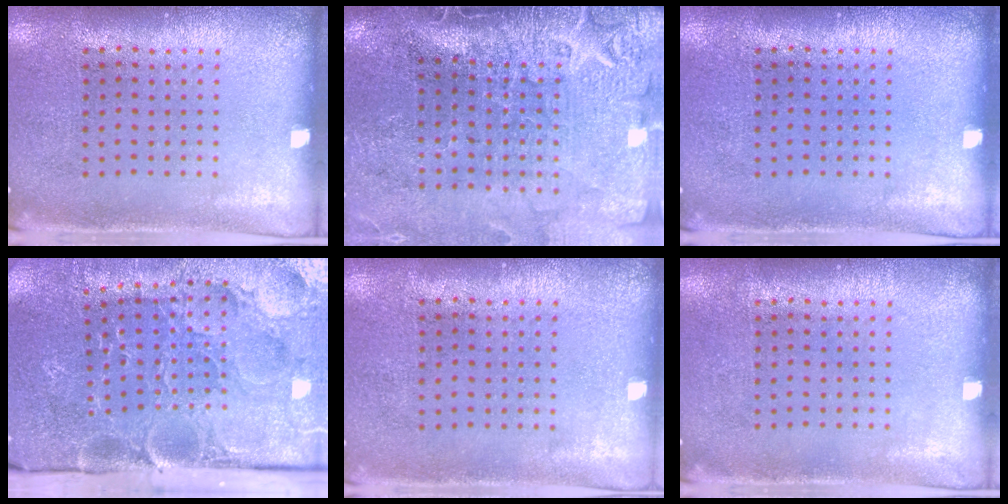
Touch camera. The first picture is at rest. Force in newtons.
{"total": 4.4, "press": 3.7, "slide": 2.5}
{"total": 0.0}
{"total": 4.0, "press": 3.7, "slide": 1.4}
{"total": 0.0}
{"total": 0.0}